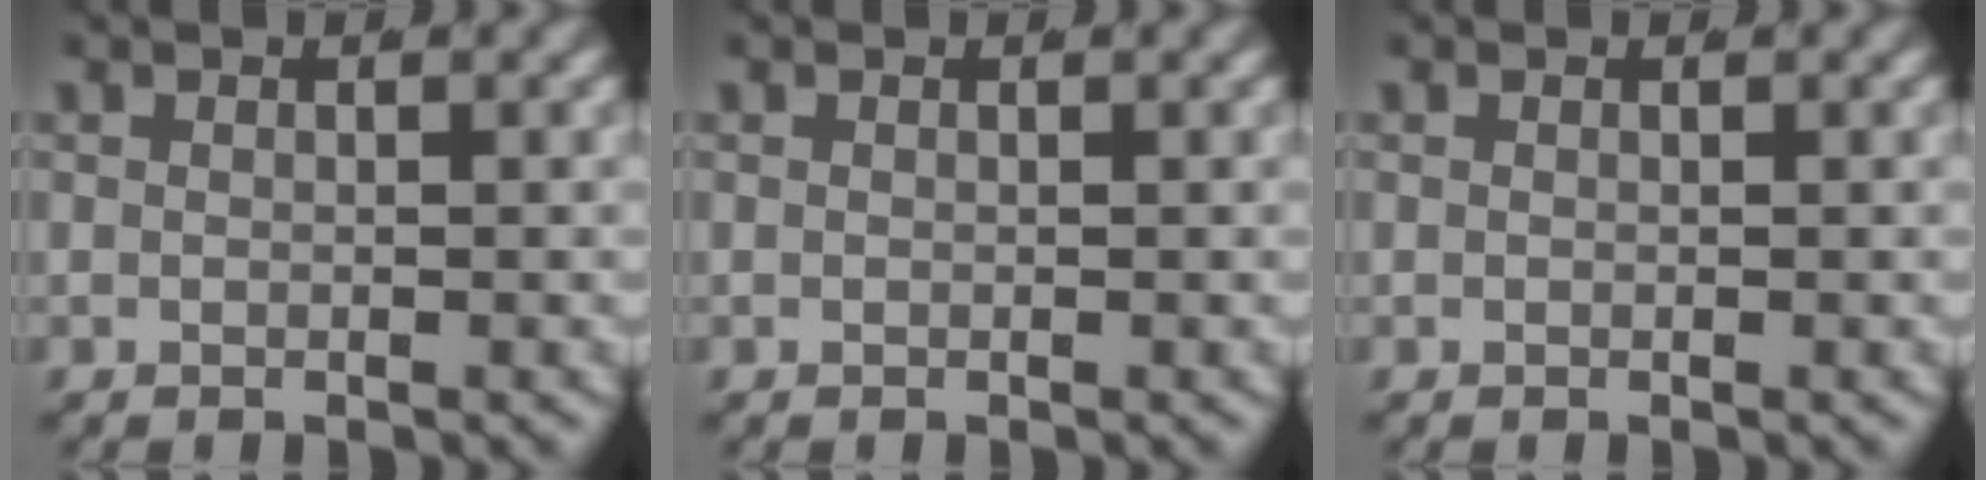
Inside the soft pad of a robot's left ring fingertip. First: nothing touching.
{"total": 0.0}
{"total": 0.0}